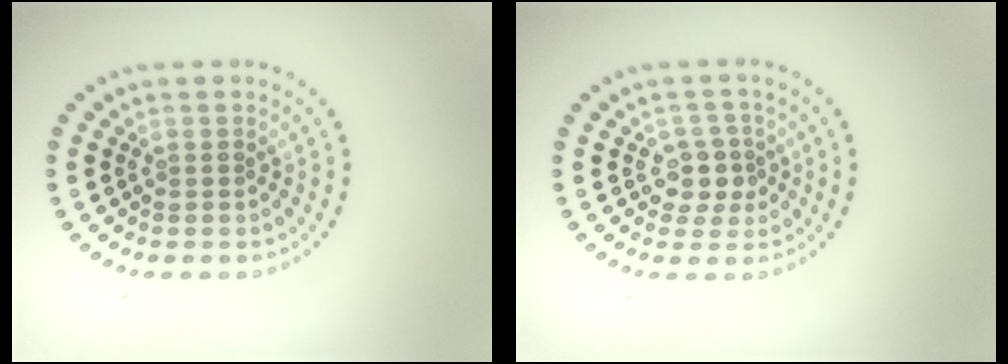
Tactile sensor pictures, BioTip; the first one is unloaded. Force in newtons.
{"total": 2.5, "press": 2.2, "slide": 1.2}